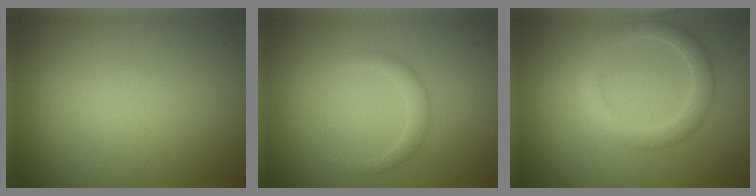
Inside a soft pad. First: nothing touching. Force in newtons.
{"total": 1.4, "press": 1.4, "slide": 0.1}
{"total": 3.0, "press": 3.0, "slide": 0.0}